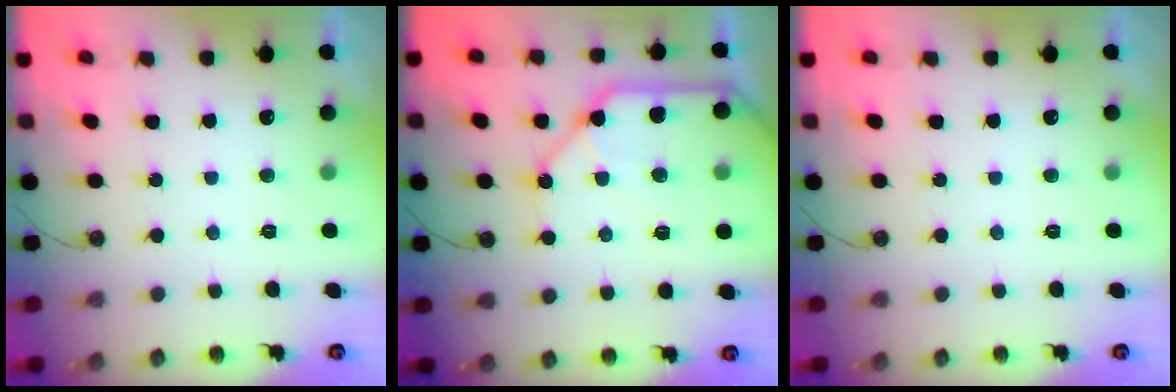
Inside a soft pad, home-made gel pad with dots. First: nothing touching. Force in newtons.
{"total": 14.0, "press": 13.9, "slide": 1.7}
{"total": 0.0}